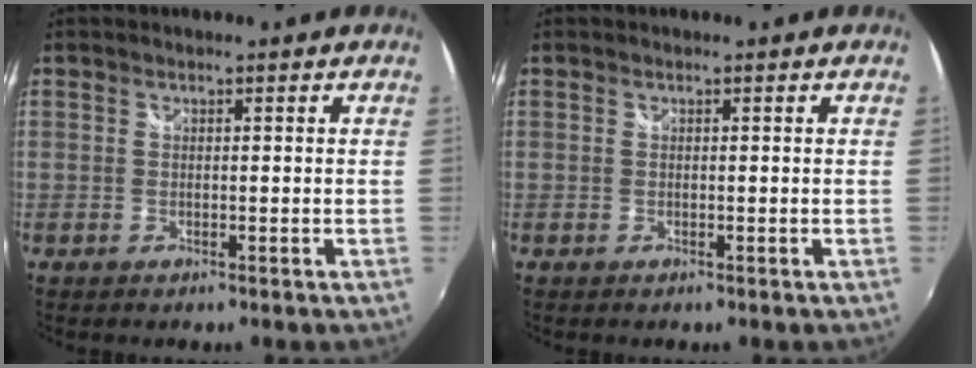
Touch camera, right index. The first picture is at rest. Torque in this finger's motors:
{"motor_torque": [0.00, 0.00, 0.00, 0.00]}